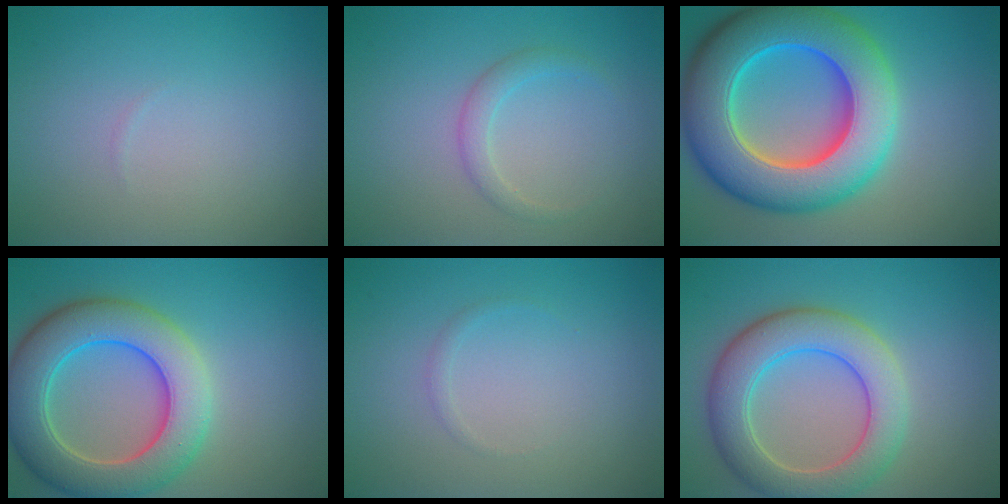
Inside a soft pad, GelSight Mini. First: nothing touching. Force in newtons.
{"total": 1.6, "press": 1.6, "slide": 0.1}
{"total": 13.5, "press": 13.5, "slide": 0.4}
{"total": 8.9, "press": 8.9, "slide": 0.3}
{"total": 0.6, "press": 0.6, "slide": 0.1}
{"total": 6.9, "press": 6.9, "slide": 0.8}